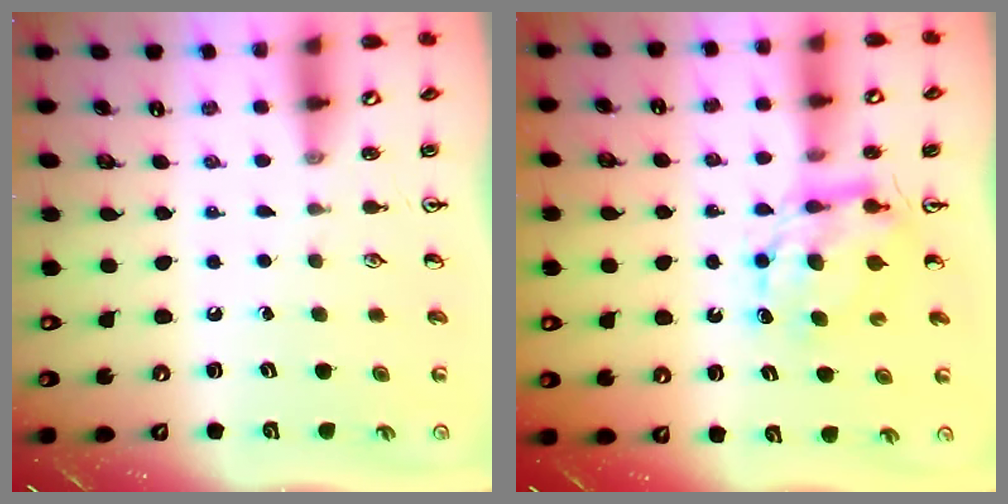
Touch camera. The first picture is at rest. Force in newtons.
{"total": 7.7, "press": 7.6, "slide": 0.6}